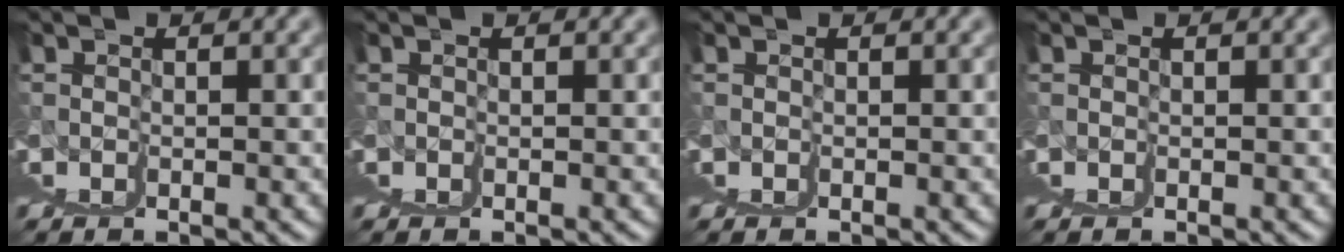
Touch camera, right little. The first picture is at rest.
{"total": 0.0}
{"total": 0.0}
{"total": 0.0}